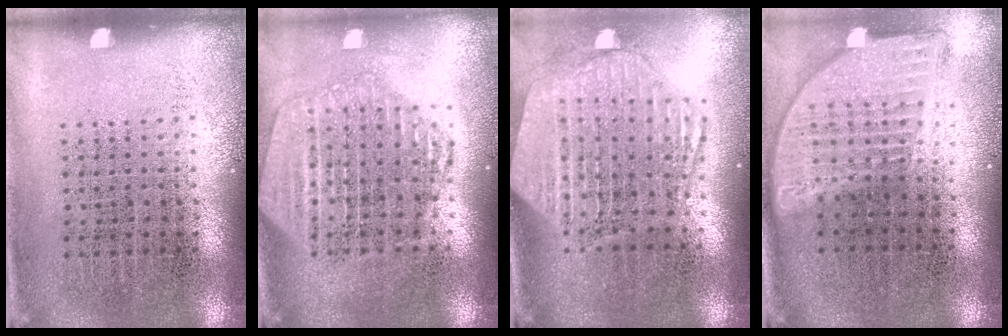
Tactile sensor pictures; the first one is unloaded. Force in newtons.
{"total": 2.3, "press": 2.0, "slide": 1.0}
{"total": 2.7, "press": 2.2, "slide": 1.6}
{"total": 1.9, "press": 1.6, "slide": 1.1}